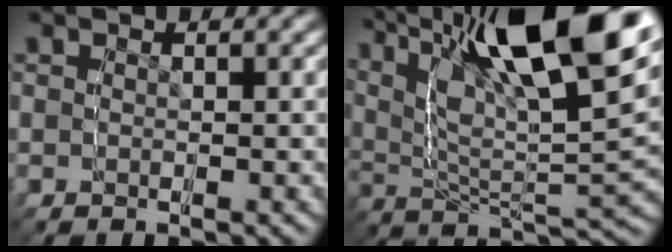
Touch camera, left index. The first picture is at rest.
{"total": 14.4, "force": [8.3, 5.6, 10.3], "torque": [-0.168, 0.051, 0.111]}